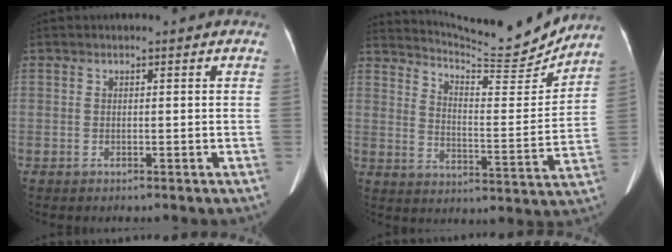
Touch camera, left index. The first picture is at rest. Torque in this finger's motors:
{"motor_torque": [-0.71, -1.01, -0.09, 0.00]}